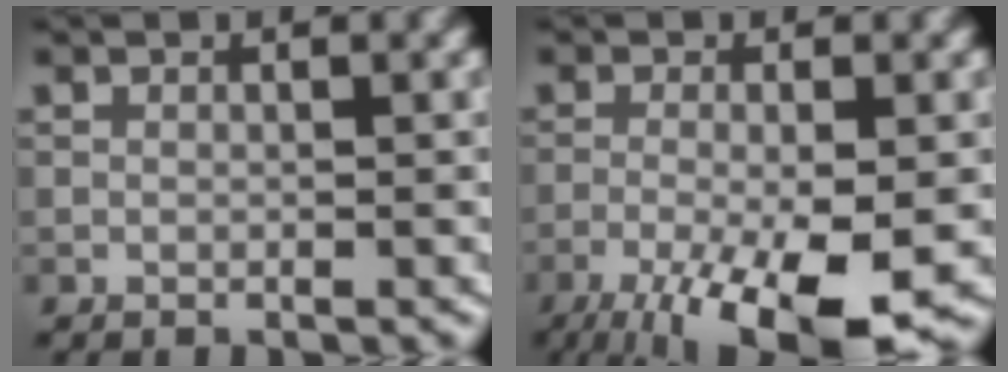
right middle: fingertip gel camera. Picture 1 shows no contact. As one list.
[{"total": 9.7, "force": [-5.0, 2.6, 7.9], "torque": [-0.142, -0.021, -0.081]}]